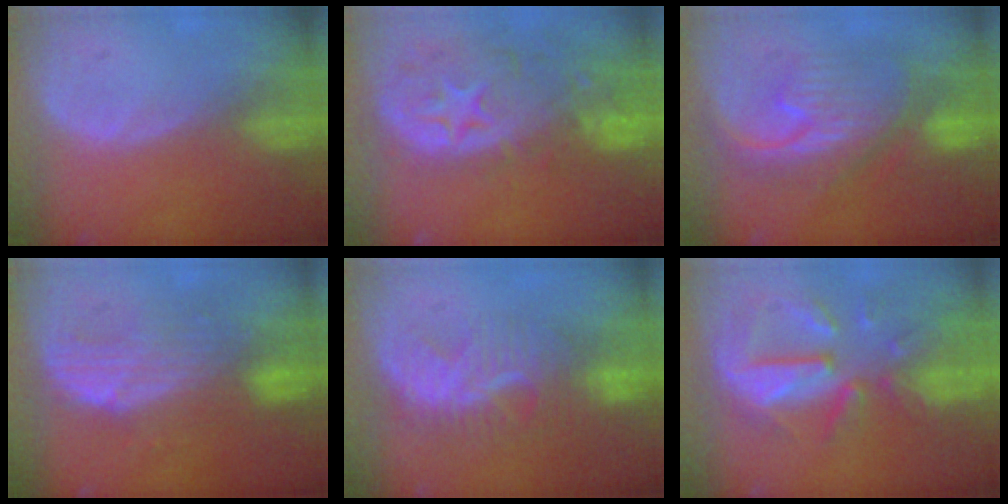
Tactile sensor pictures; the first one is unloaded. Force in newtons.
{"total": 13.4, "press": 11.1, "slide": 7.5}
{"total": 9.1, "press": 9.0, "slide": 0.6}
{"total": 7.8, "press": 7.7, "slide": 1.4}
{"total": 8.4, "press": 8.1, "slide": 2.4}
{"total": 10.3, "press": 9.2, "slide": 4.5}